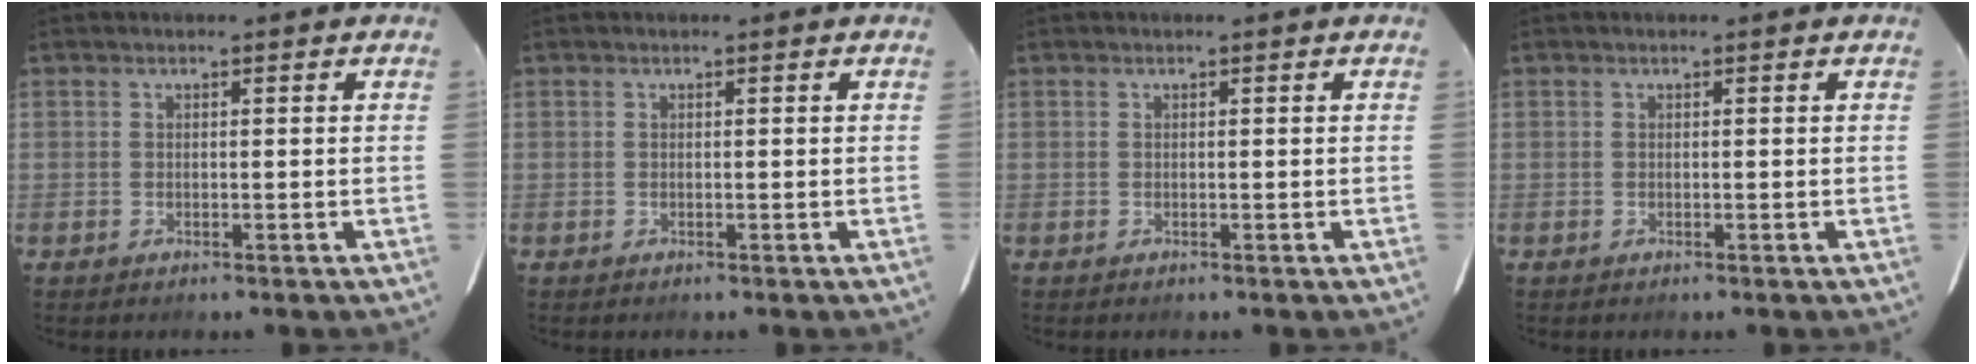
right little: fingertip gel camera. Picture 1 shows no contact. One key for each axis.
{"total": 0.0}
{"total": 0.0}
{"total": 0.0}